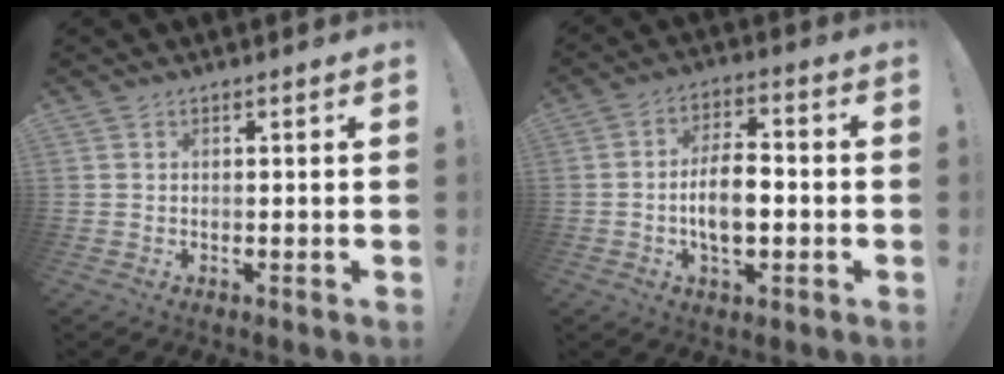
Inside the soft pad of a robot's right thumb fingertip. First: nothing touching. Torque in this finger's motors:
{"motor_torque": [-0.06, 0.32, 0.30, 0.47, 0.12]}